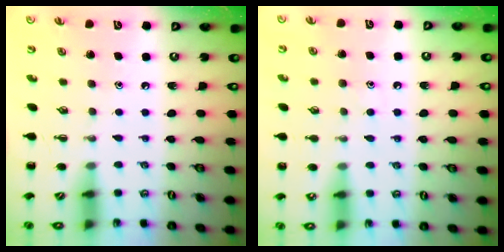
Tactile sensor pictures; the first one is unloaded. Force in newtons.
{"total": 6.9, "press": 6.8, "slide": 1.2}